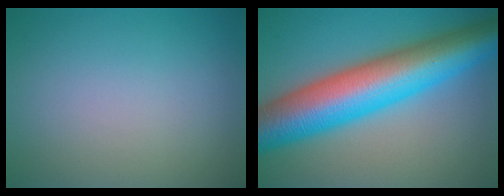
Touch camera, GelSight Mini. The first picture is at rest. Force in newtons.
{"total": 13.1, "press": 13.1, "slide": 0.2}